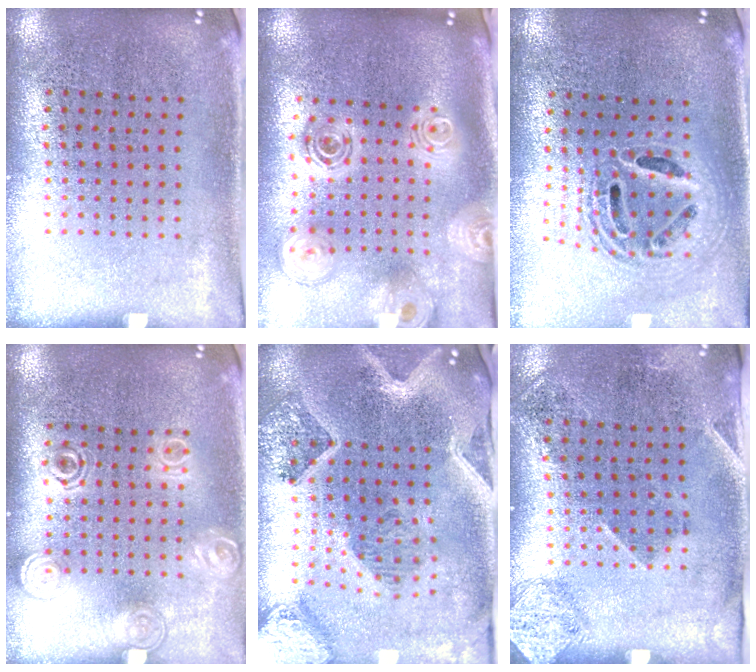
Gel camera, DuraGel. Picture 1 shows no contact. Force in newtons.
{"total": 2.6, "press": 1.9, "slide": 1.8}
{"total": 1.9, "press": 1.5, "slide": 1.1}
{"total": 1.5, "press": 1.2, "slide": 0.9}
{"total": 2.9, "press": 2.6, "slide": 1.4}
{"total": 1.7, "press": 1.1, "slide": 1.3}